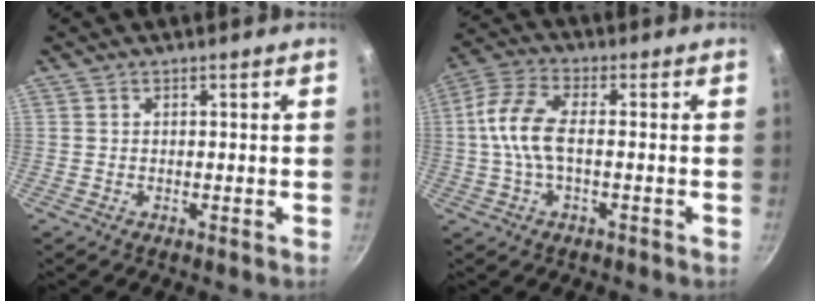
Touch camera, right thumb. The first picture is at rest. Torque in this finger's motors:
{"motor_torque": [0.19, 0.03, 1.35, -0.36, 0.41]}